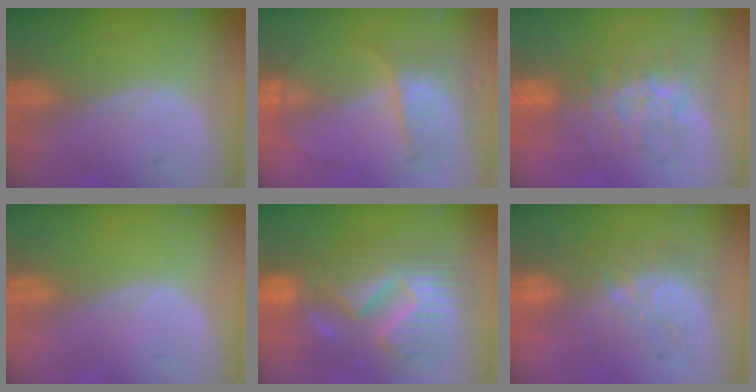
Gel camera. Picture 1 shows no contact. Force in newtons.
{"total": 7.2, "press": 6.1, "slide": 3.9}
{"total": 7.7, "press": 7.3, "slide": 2.3}
{"total": 0.0}
{"total": 13.1, "press": 13.0, "slide": 1.4}
{"total": 9.1, "press": 8.7, "slide": 2.6}